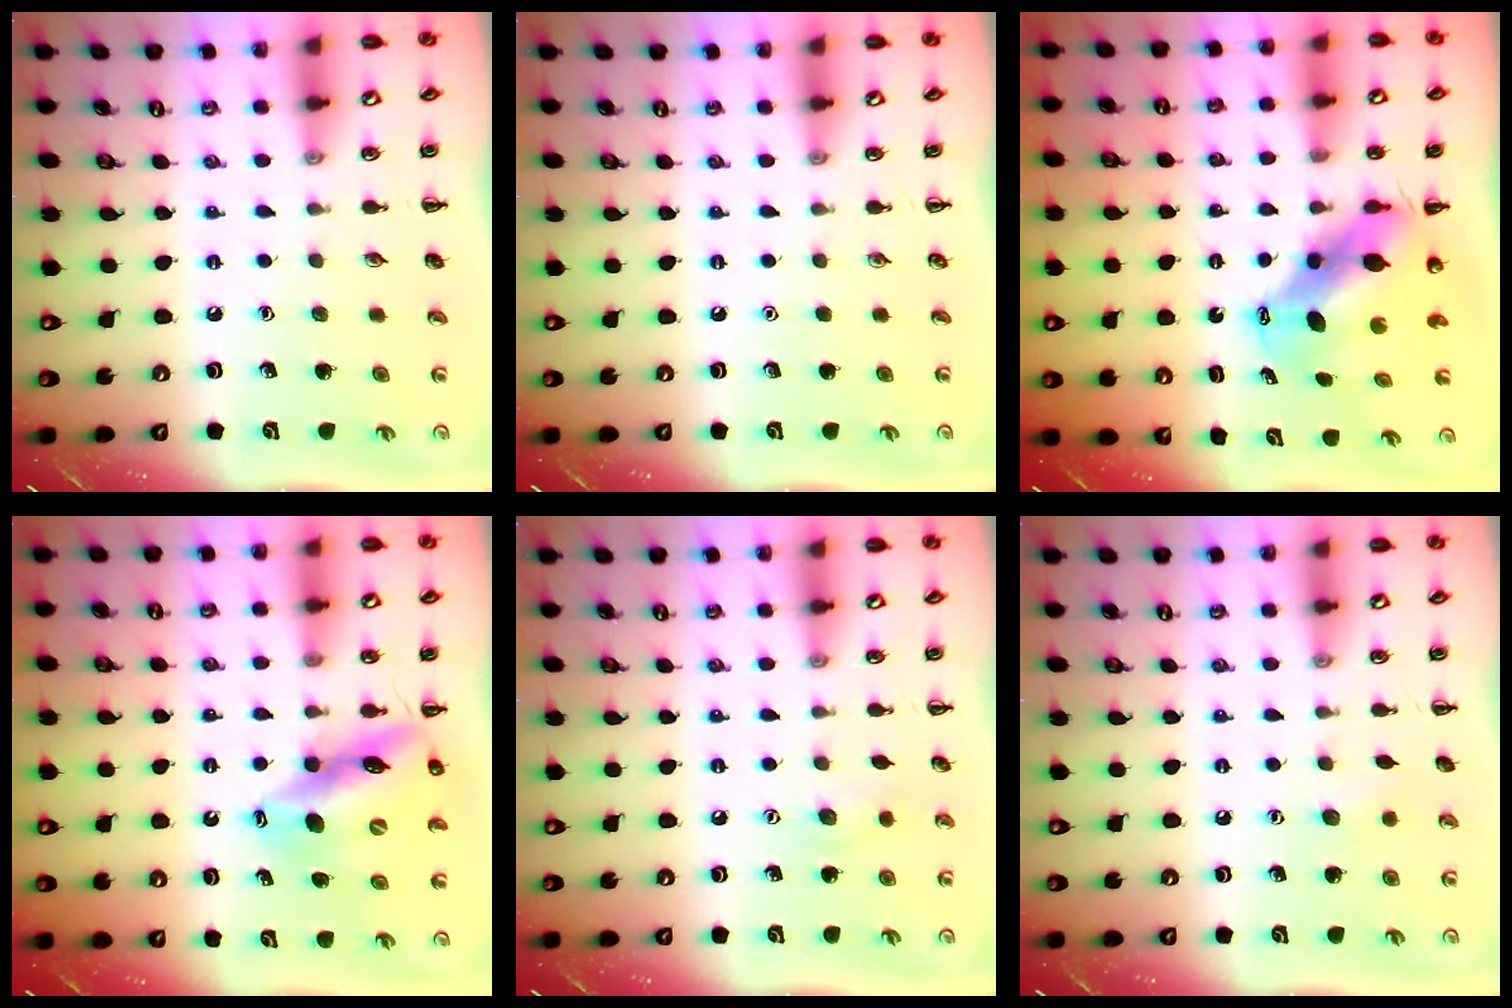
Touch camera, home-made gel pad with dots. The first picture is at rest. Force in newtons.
{"total": 0.0}
{"total": 8.5, "press": 8.2, "slide": 1.9}
{"total": 13.6, "press": 13.0, "slide": 3.9}
{"total": 5.8, "press": 5.7, "slide": 1.3}
{"total": 3.8, "press": 3.7, "slide": 0.9}